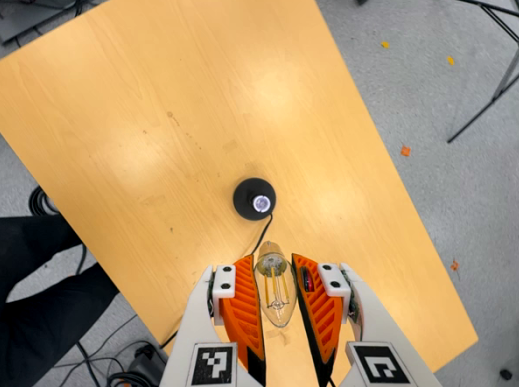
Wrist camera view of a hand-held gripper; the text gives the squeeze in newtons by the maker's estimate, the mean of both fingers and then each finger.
{"total": 11.2, "left": 10.9, "right": 11.5}